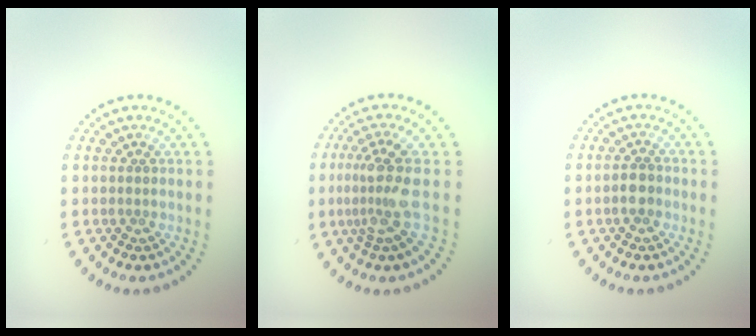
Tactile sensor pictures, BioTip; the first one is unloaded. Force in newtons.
{"total": 3.5, "press": 2.6, "slide": 2.4}
{"total": 1.6, "press": 1.5, "slide": 0.5}